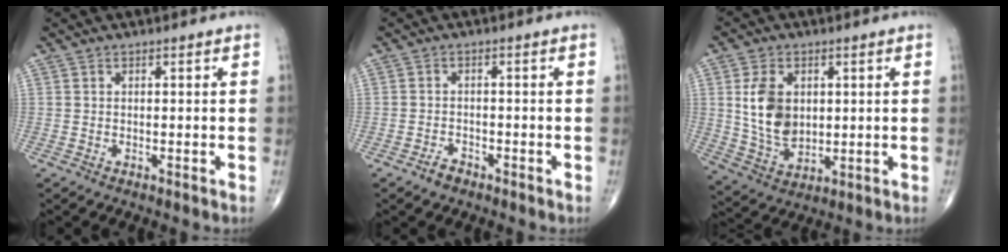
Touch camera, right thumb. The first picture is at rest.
{"total": 2.3, "force": [-1.7, 1.3, 0.8], "torque": [-0.015, 0.008, -0.028]}
{"total": 10.7, "force": [1.9, 7.3, 7.6], "torque": [-0.123, -0.015, 0.046]}